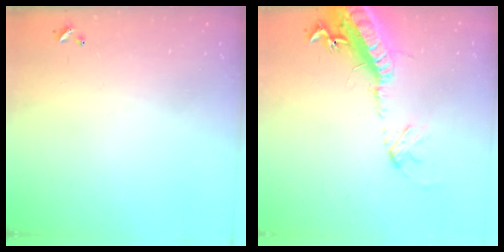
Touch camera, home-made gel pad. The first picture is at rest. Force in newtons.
{"total": 20.9, "press": 20.3, "slide": 4.9}